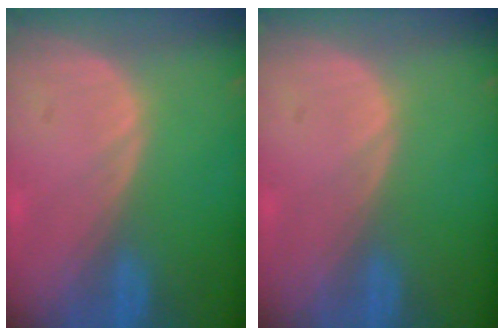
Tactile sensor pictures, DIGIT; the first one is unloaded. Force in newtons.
{"total": 0.0}